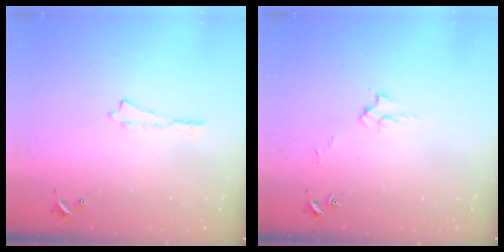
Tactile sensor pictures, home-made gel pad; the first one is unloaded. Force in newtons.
{"total": 2.6, "press": 2.6, "slide": 0.3}